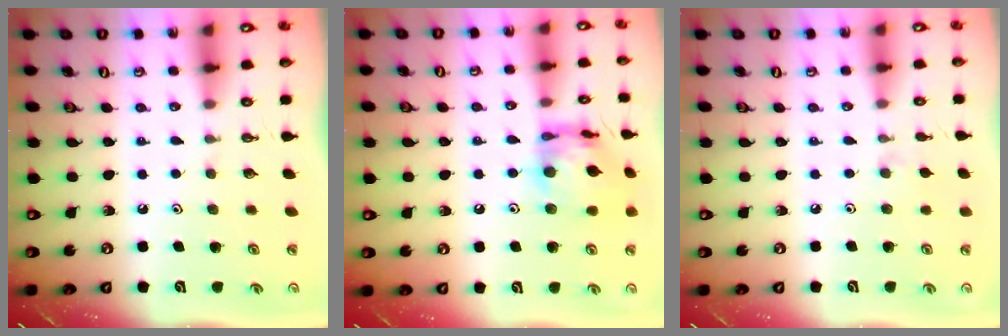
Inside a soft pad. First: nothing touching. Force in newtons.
{"total": 14.6, "press": 14.5, "slide": 1.2}
{"total": 2.4, "press": 2.3, "slide": 0.5}